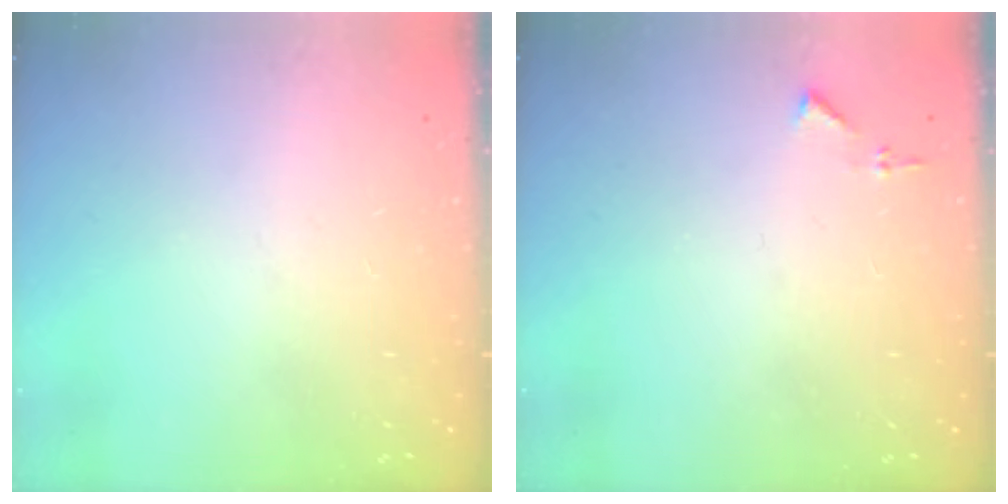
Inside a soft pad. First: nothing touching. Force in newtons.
{"total": 4.4, "press": 4.4, "slide": 0.6}